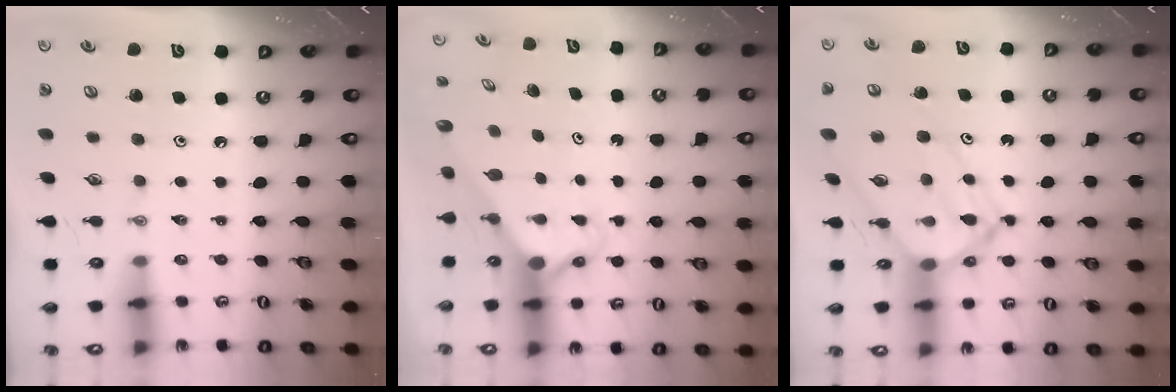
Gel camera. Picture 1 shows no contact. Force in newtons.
{"total": 2.5, "press": 2.5, "slide": 0.2}
{"total": 12.3, "press": 12.2, "slide": 1.2}